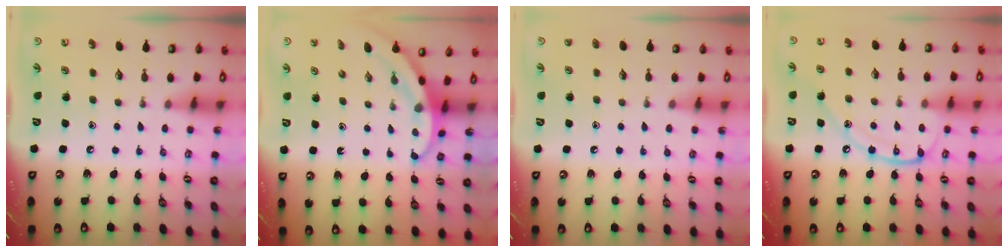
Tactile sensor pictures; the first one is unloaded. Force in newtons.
{"total": 3.3, "press": 3.3, "slide": 0.1}
{"total": 1.1, "press": 1.1, "slide": 0.3}
{"total": 13.7, "press": 13.6, "slide": 1.6}